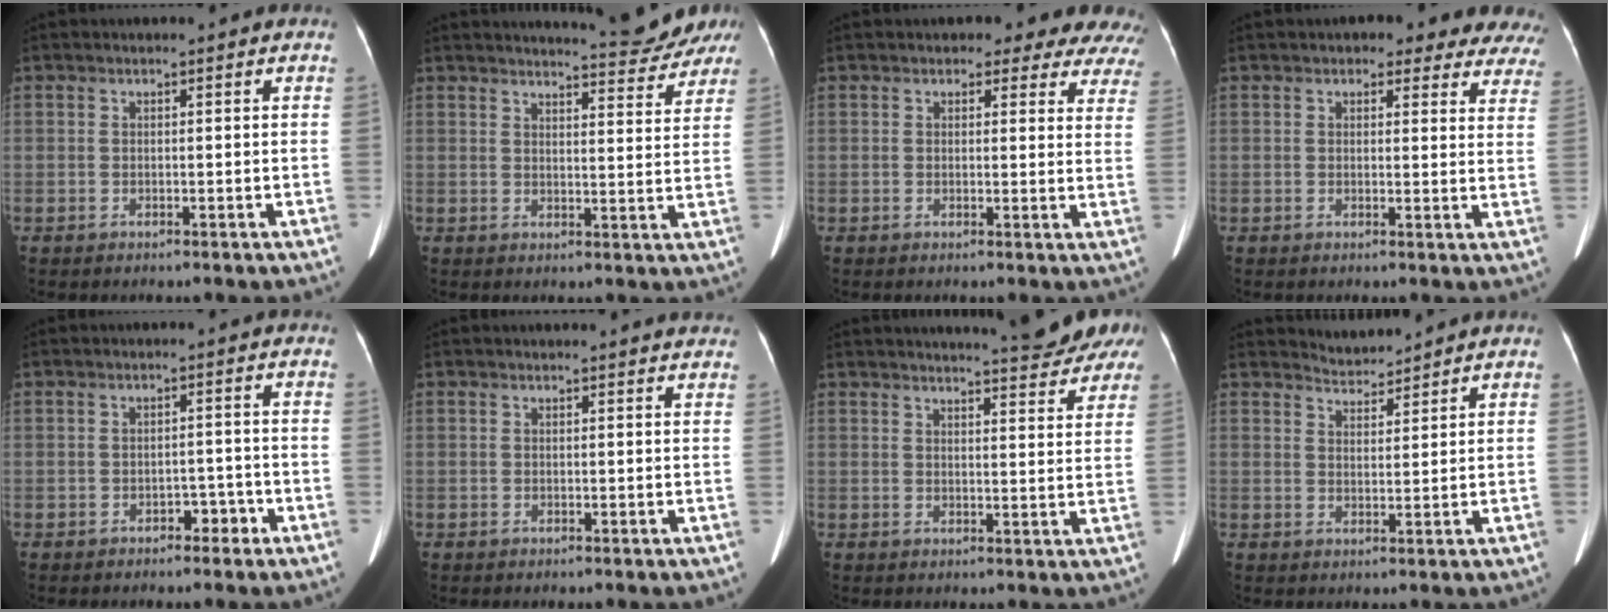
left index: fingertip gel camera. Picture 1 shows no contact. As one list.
[{"total": 10.0, "force": [9.7, 0.7, 2.6], "torque": [-0.029, -0.014, 0.103]}, {"total": 12.5, "force": [11.7, 4.1, 2.2], "torque": [0.020, -0.036, 0.092]}, {"total": 13.2, "force": [11.9, 4.5, 3.5], "torque": [0.009, -0.013, 0.100]}, {"total": 2.3, "force": [-1.5, 1.3, 1.1], "torque": [-0.011, 0.006, -0.020]}, {"total": 3.6, "force": [3.5, 0.5, 0.5], "torque": [-0.010, 0.003, 0.025]}, {"total": 11.6, "force": [10.5, 1.6, 4.7], "torque": [-0.052, -0.009, 0.106]}, {"total": 3.0, "force": [2.9, -0.1, -0.7], "torque": [0.004, 0.003, 0.059]}]